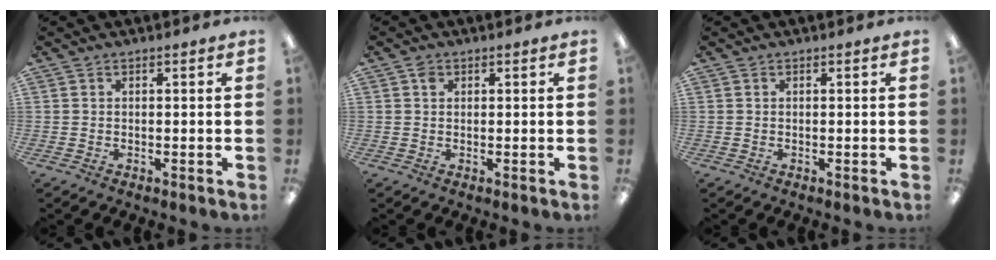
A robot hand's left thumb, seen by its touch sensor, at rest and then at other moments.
{"total": 1.3, "force": [0.6, 1.0, 0.7], "torque": [-0.014, 0.004, 0.010]}
{"total": 0.0}